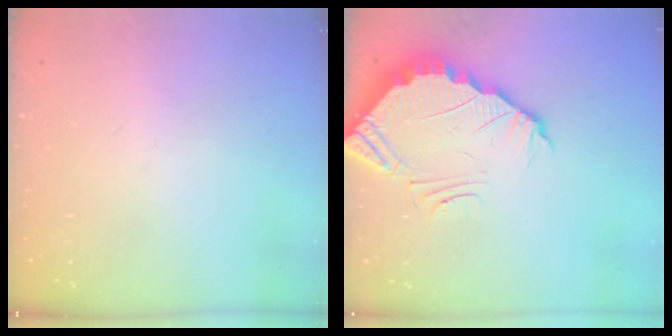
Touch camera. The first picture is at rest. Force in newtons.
{"total": 3.7, "press": 3.7, "slide": 0.2}